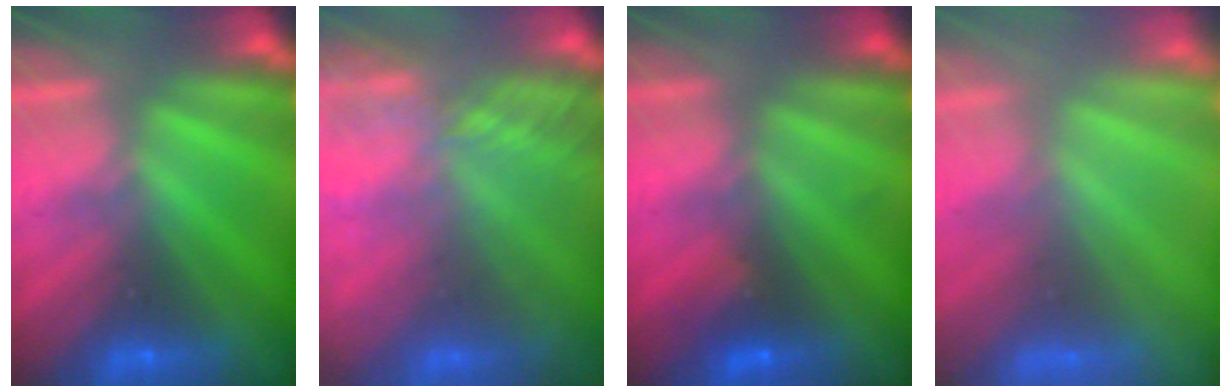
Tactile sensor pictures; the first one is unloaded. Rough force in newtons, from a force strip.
{"total": 6.9}
{"total": 2.3}
{"total": 9.1}